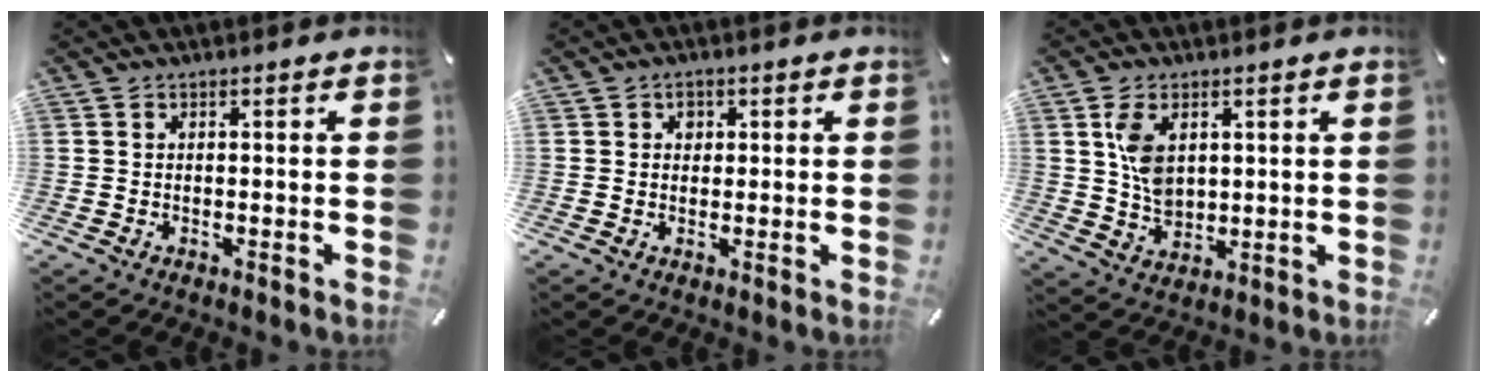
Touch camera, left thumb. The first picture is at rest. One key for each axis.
{"total": 1.9, "fx": 0.4, "fy": 1.7, "fz": 0.6, "tx": 0.002, "ty": 0.001, "tz": 0.001}
{"total": 7.7, "fx": 2.3, "fy": 5.4, "fz": 5.0, "tx": -0.095, "ty": -0.004, "tz": 0.039}